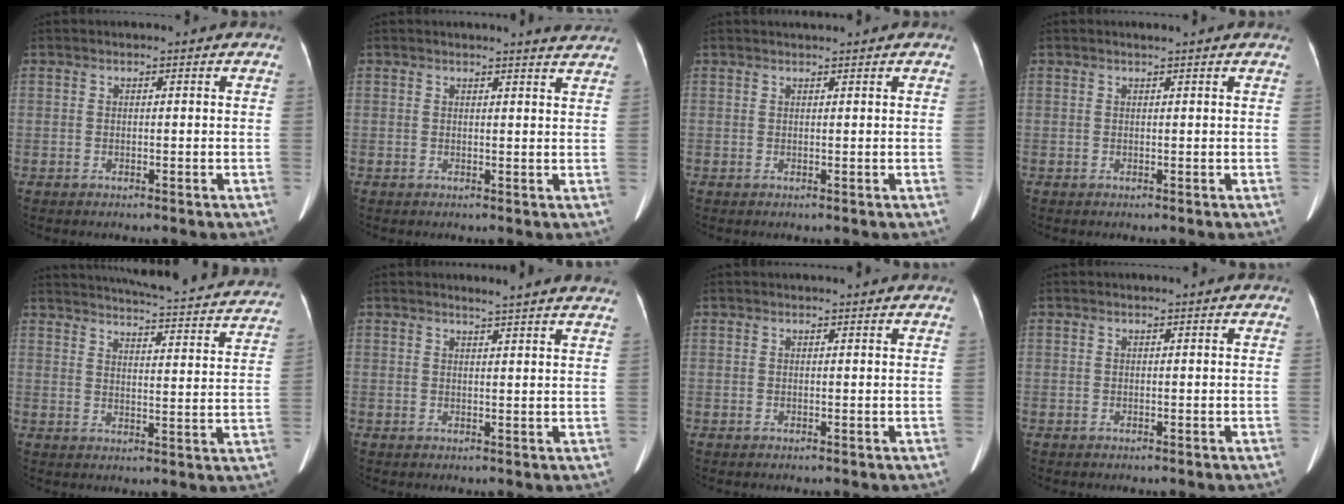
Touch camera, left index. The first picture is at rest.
{"total": 4.0, "force": [3.9, -0.3, 1.0], "torque": [-0.016, -0.007, 0.027]}
{"total": 1.1, "force": [1.0, -0.3, 0.2], "torque": [-0.006, 0.009, 0.023]}
{"total": 1.2, "force": [1.0, -0.2, 0.5], "torque": [-0.012, 0.009, 0.019]}
{"total": 26.6, "force": [24.6, 3.3, 9.6], "torque": [-0.148, -0.050, 0.294]}
{"total": 8.0, "force": [7.4, -0.3, 3.1], "torque": [-0.038, 0.002, 0.069]}
{"total": 2.3, "force": [2.2, 0.0, 0.6], "torque": [-0.010, 0.013, 0.025]}
{"total": 0.0}